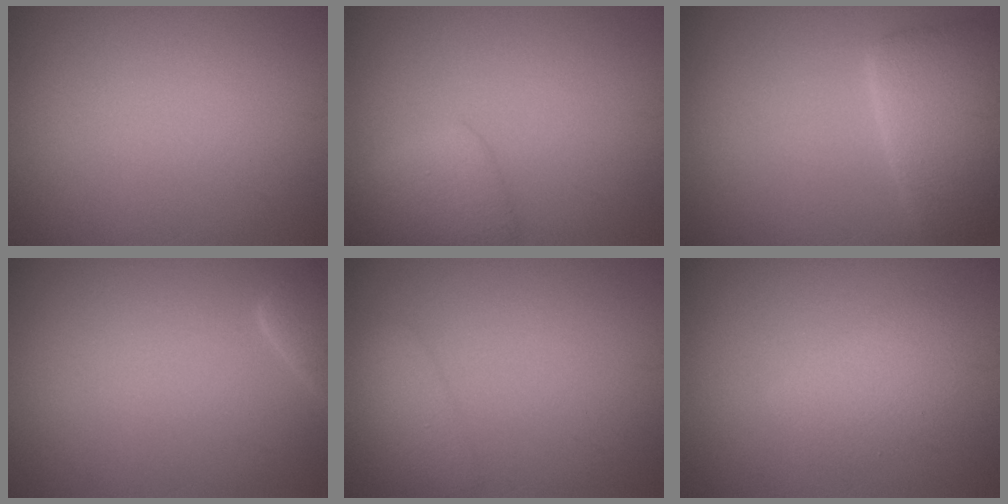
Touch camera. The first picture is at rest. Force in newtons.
{"total": 2.8, "press": 2.8, "slide": 0.2}
{"total": 4.5, "press": 4.4, "slide": 0.6}
{"total": 2.3, "press": 2.2, "slide": 0.4}
{"total": 2.2, "press": 2.2, "slide": 0.1}
{"total": 2.4, "press": 2.4, "slide": 0.2}